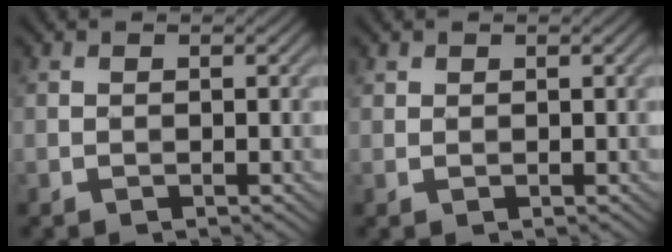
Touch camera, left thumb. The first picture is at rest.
{"total": 1.0, "force": [0.8, 0.5, 0.0], "torque": [-0.001, 0.003, 0.018]}